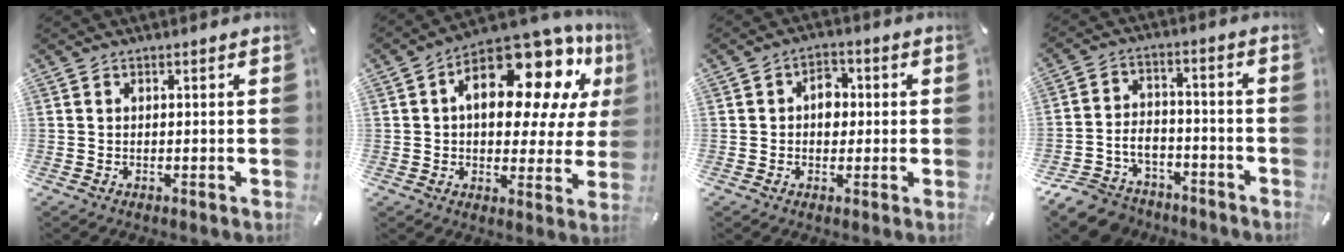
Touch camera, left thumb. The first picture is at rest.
{"total": 18.9, "force": [8.6, 10.2, 13.4], "torque": [-0.187, -0.062, 0.145]}
{"total": 5.2, "force": [0.1, 3.9, 3.4], "torque": [-0.035, -0.001, -0.008]}
{"total": 9.0, "force": [-5.9, 6.2, 2.8], "torque": [-0.056, 0.034, -0.109]}